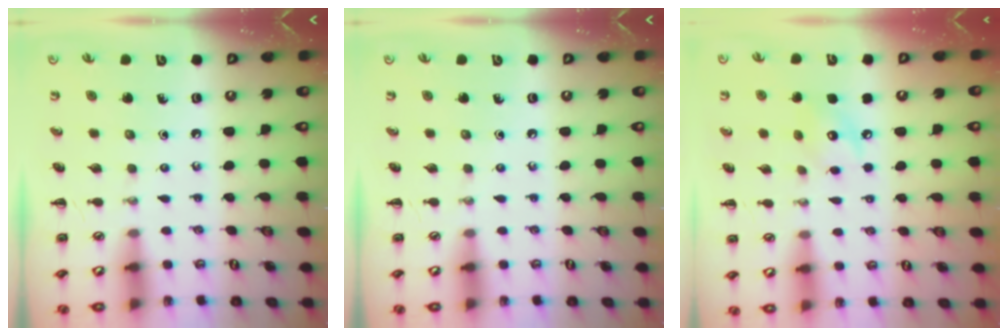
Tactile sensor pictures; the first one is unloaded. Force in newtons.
{"total": 0.0}
{"total": 6.7, "press": 6.6, "slide": 1.0}